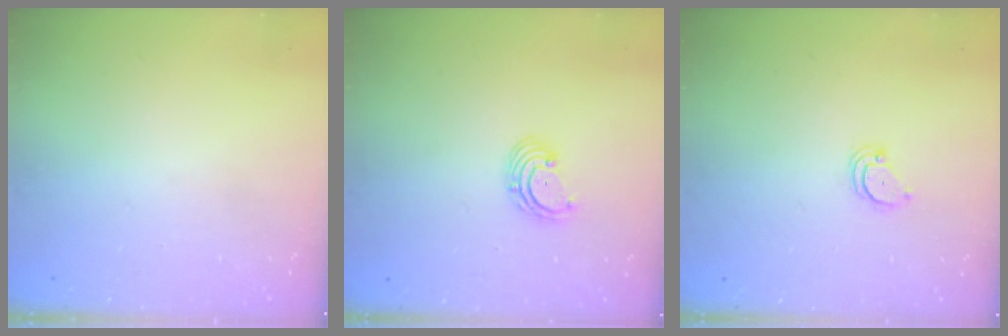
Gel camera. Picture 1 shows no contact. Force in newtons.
{"total": 2.9, "press": 2.9, "slide": 0.3}
{"total": 3.0, "press": 3.0, "slide": 0.2}